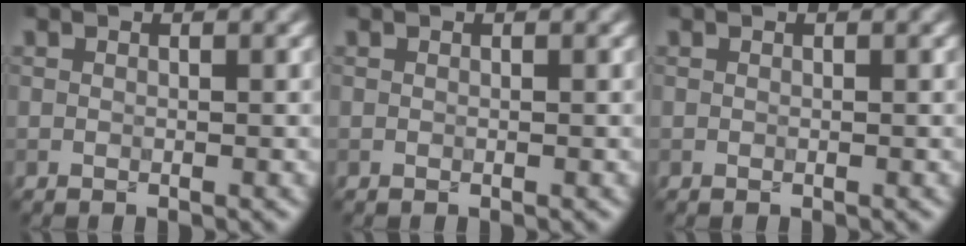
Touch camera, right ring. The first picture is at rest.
{"total": 0.0}
{"total": 0.0}